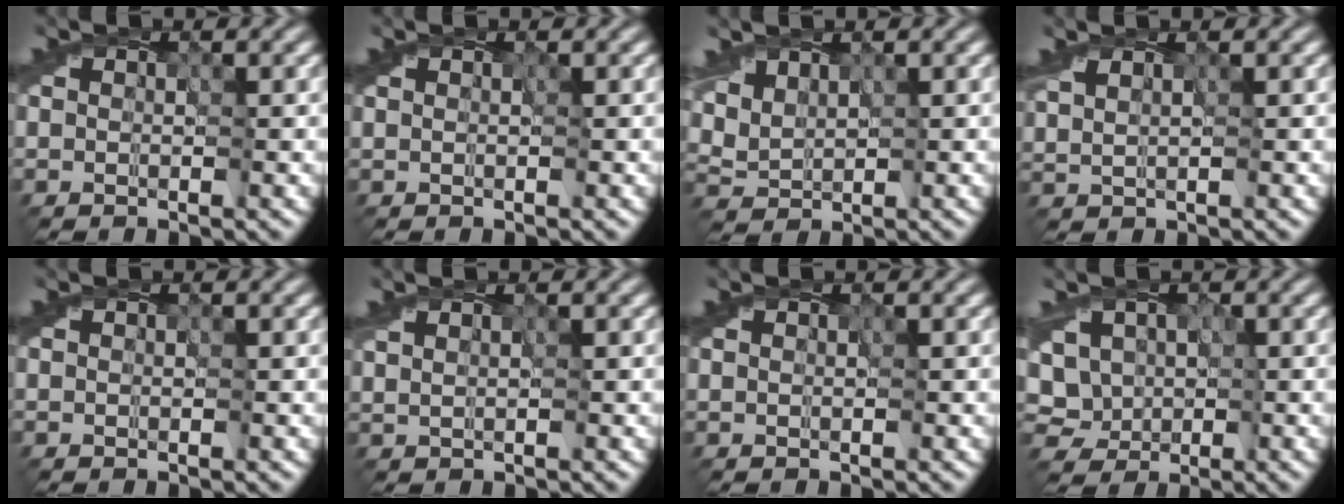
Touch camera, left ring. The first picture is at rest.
{"total": 0.0}
{"total": 2.8, "force": [2.2, 1.6, 0.9], "torque": [-0.032, -0.001, 0.061]}
{"total": 1.0, "force": [0.9, -0.1, 0.4], "torque": [-0.012, -0.001, 0.019]}
{"total": 0.0}
{"total": 0.7, "force": [0.6, -0.3, 0.2], "torque": [-0.007, 0.004, 0.009]}
{"total": 0.0}
{"total": 4.4, "force": [1.2, 3.7, 2.1], "torque": [-0.040, 0.015, 0.018]}